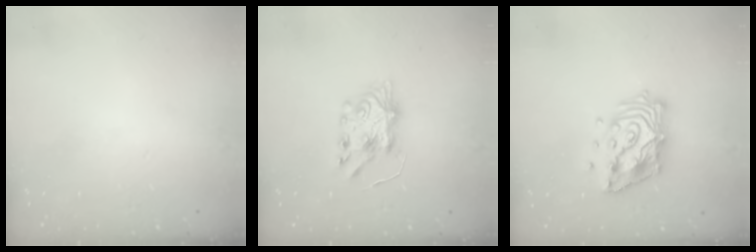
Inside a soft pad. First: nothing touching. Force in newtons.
{"total": 7.4, "press": 7.4, "slide": 0.4}
{"total": 13.9, "press": 13.8, "slide": 1.5}